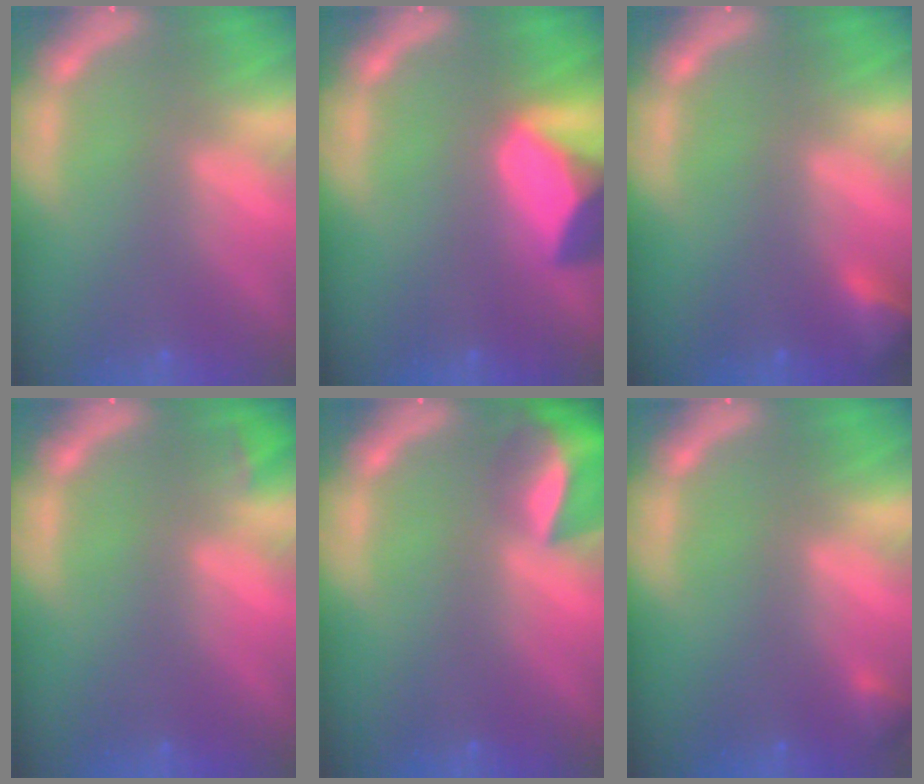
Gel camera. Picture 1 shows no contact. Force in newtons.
{"total": 8.4}
{"total": 2.4}
{"total": 0.9}
{"total": 6.4}
{"total": 0.9}